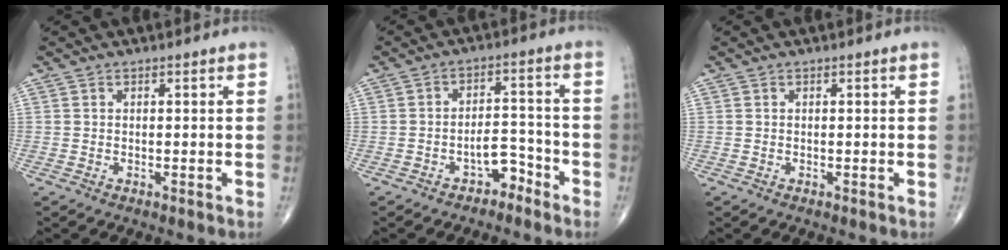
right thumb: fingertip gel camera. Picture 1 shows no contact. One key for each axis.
{"total": 5.2, "fx": -3.5, "fy": 3.0, "fz": 2.4, "tx": -0.015, "ty": 0.043, "tz": -0.055}
{"total": 0.0}